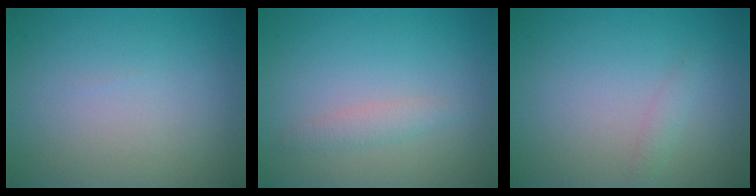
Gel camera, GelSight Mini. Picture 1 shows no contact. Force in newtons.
{"total": 1.4, "press": 1.4, "slide": 0.0}
{"total": 0.9, "press": 0.9, "slide": 0.1}